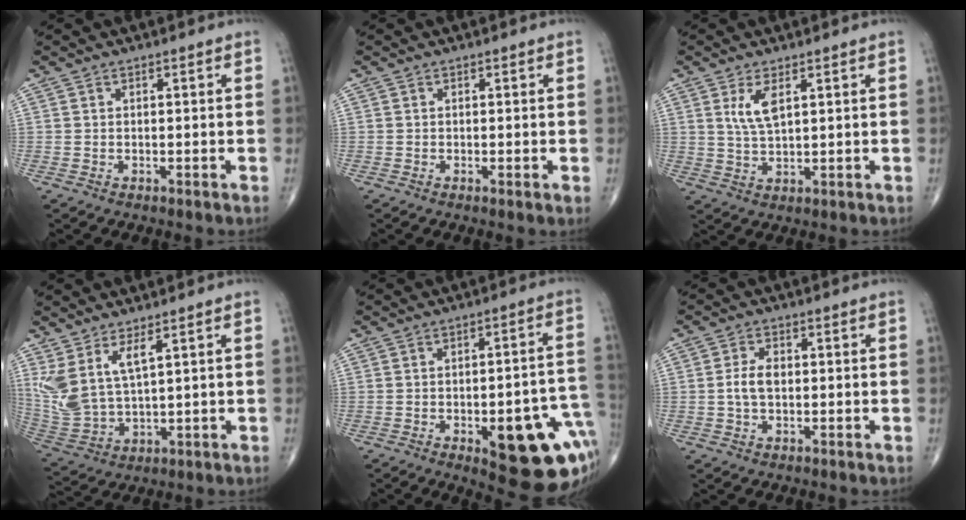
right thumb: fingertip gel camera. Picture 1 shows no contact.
{"total": 0.9, "force": [-0.1, 0.1, 0.9], "torque": [-0.018, -0.004, -0.002]}
{"total": 4.7, "force": [1.9, 1.7, 3.9], "torque": [-0.078, -0.011, 0.044]}
{"total": 9.7, "force": [4.6, 3.5, 7.7], "torque": [-0.174, -0.028, 0.109]}
{"total": 19.7, "force": [-6.7, 7.1, 17.2], "torque": [-0.151, 0.027, -0.062]}
{"total": 4.0, "force": [-0.1, 2.4, 3.2], "torque": [-0.066, 0.008, -0.004]}